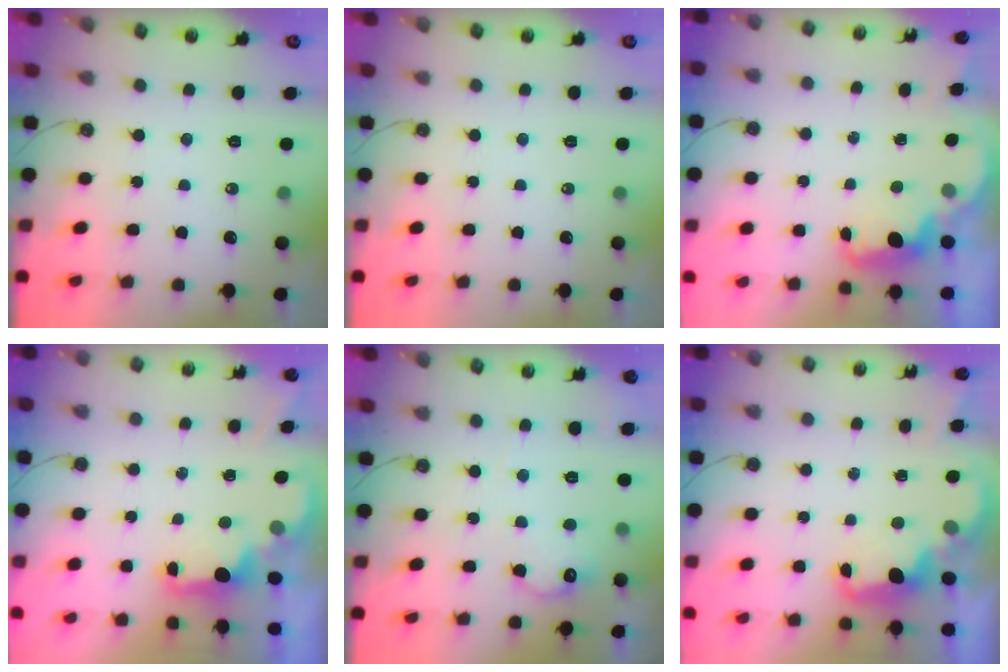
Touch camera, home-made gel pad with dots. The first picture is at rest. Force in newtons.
{"total": 0.0}
{"total": 2.5, "press": 2.4, "slide": 0.7}
{"total": 1.8, "press": 1.6, "slide": 0.7}
{"total": 11.8, "press": 11.8, "slide": 0.7}
{"total": 2.6, "press": 2.5, "slide": 0.7}